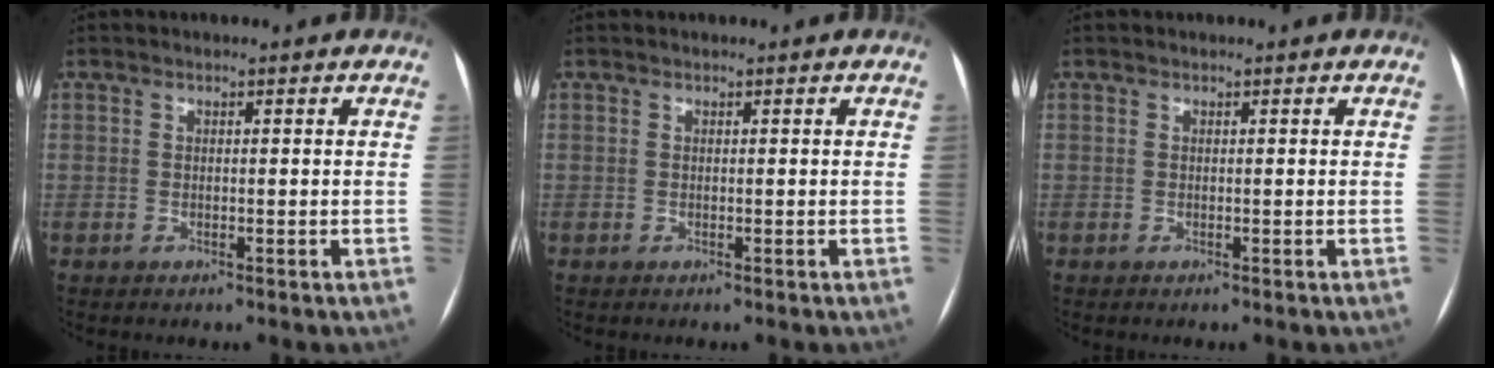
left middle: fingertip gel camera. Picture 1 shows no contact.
{"total": 0.0}
{"total": 0.0}